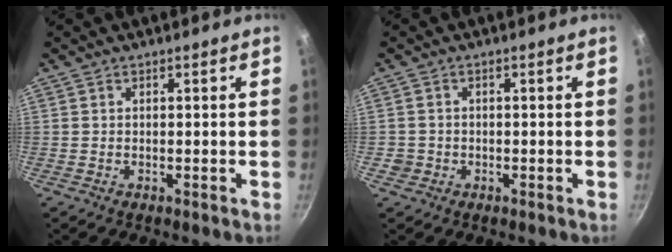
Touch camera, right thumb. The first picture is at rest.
{"total": 2.0, "force": [-0.5, 1.9, 0.3], "torque": [0.003, 0.008, -0.005]}